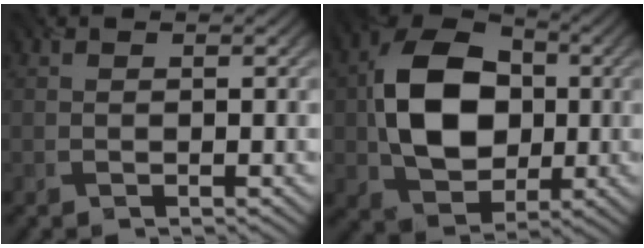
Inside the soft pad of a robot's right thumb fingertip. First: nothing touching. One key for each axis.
{"total": 11.6, "fx": 0.3, "fy": 9.0, "fz": 7.3, "tx": -0.143, "ty": 0.011, "tz": 0.004}